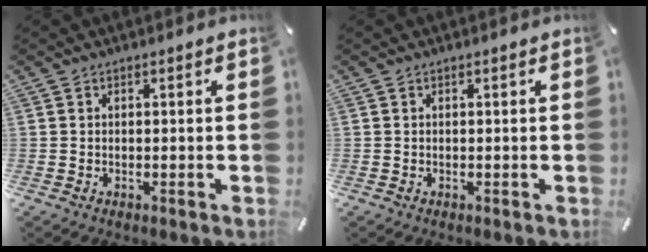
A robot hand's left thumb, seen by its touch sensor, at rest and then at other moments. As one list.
[{"total": 0.0}]